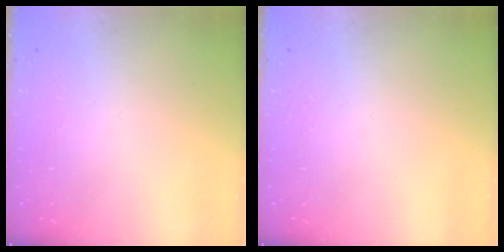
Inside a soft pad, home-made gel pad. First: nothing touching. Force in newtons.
{"total": 0.0}